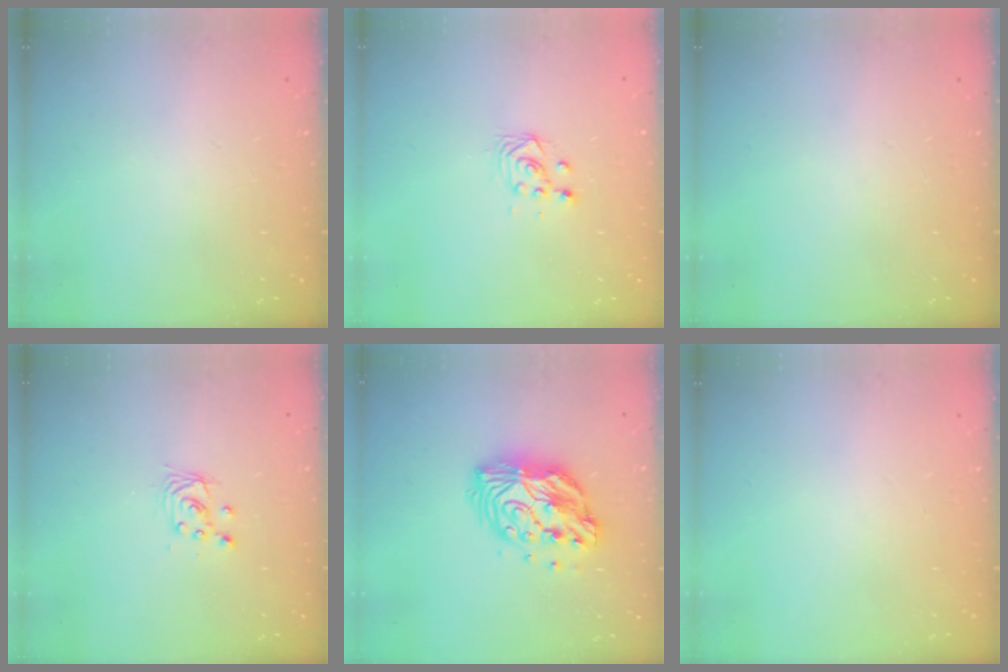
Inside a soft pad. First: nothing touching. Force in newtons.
{"total": 3.2, "press": 2.9, "slide": 1.4}
{"total": 0.0}
{"total": 2.9, "press": 2.9, "slide": 0.2}
{"total": 12.8, "press": 12.8, "slide": 0.9}
{"total": 0.0}